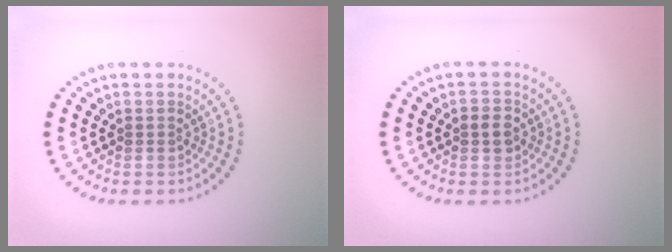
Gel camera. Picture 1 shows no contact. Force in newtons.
{"total": 1.7, "press": 1.7, "slide": 0.4}